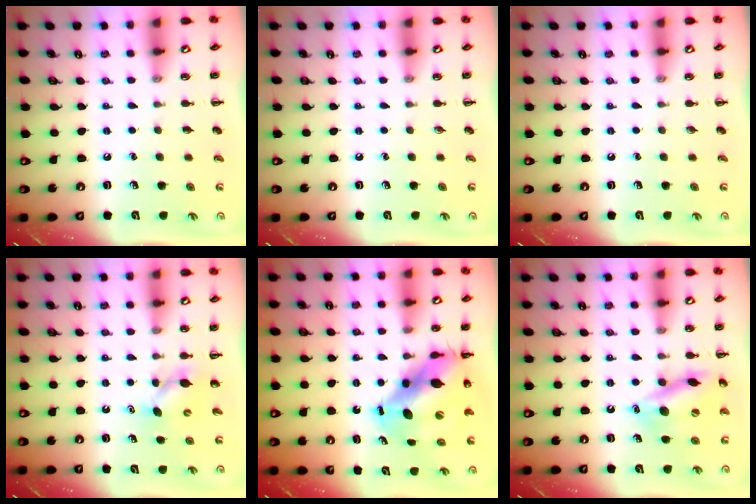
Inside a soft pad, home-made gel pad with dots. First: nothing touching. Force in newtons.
{"total": 0.0}
{"total": 0.0}
{"total": 5.0, "press": 4.8, "slide": 1.4}
{"total": 11.5, "press": 11.1, "slide": 2.8}
{"total": 14.8, "press": 14.6, "slide": 2.5}